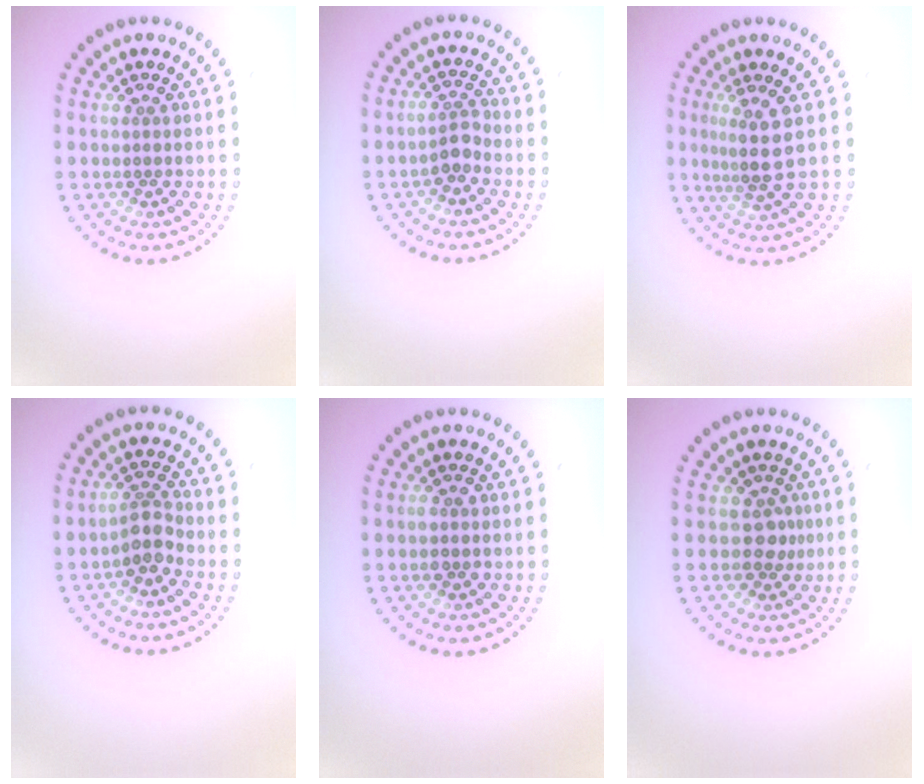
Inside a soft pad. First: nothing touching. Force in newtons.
{"total": 1.8, "press": 1.4, "slide": 1.0}
{"total": 3.0, "press": 2.2, "slide": 2.0}
{"total": 2.3, "press": 1.9, "slide": 1.4}
{"total": 1.3, "press": 1.3, "slide": 0.1}
{"total": 1.9, "press": 1.5, "slide": 1.2}